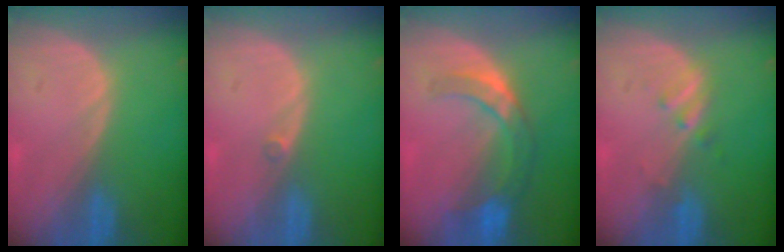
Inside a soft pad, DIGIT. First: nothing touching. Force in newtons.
{"total": 0.7, "press": 0.6, "slide": 0.3}
{"total": 7.3, "press": 6.5, "slide": 3.3}
{"total": 1.9, "press": 1.9, "slide": 0.3}